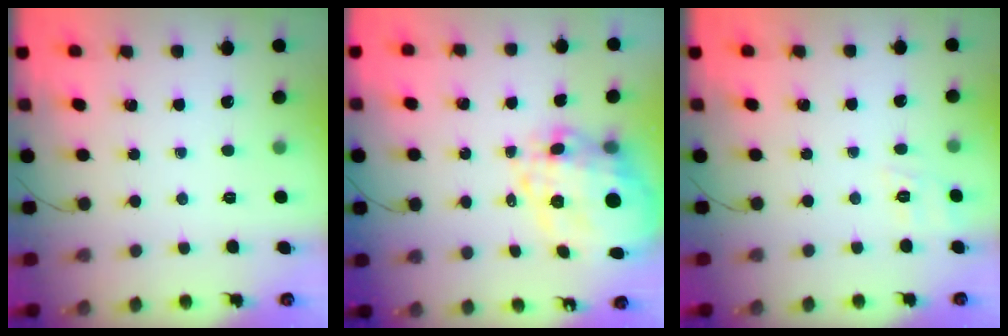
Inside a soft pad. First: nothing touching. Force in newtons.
{"total": 19.0, "press": 18.4, "slide": 4.6}
{"total": 7.8, "press": 7.5, "slide": 2.0}